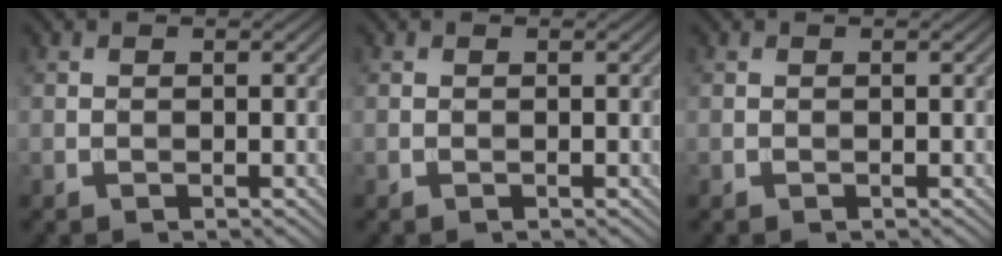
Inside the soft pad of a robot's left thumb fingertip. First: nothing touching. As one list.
[{"total": 0.0}, {"total": 0.0}]